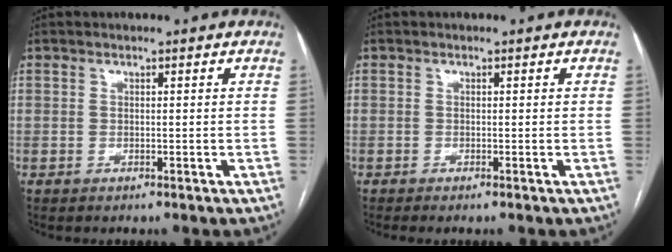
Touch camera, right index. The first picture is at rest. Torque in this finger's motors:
{"motor_torque": [0.06, 0.06, 0.02, 0.01]}